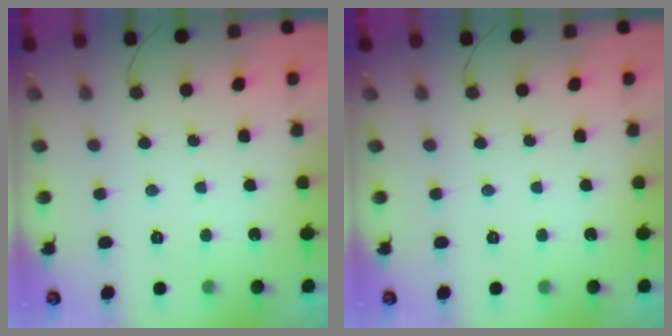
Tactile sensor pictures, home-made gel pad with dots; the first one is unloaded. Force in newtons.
{"total": 0.0}